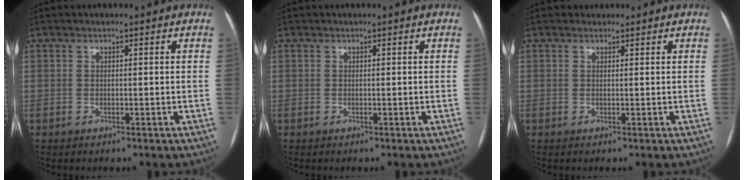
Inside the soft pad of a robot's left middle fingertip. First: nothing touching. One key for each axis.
{"total": 0.0}
{"total": 0.8, "fx": 0.6, "fy": 0.4, "fz": -0.1, "tx": 0.001, "ty": 0.004, "tz": 0.008}